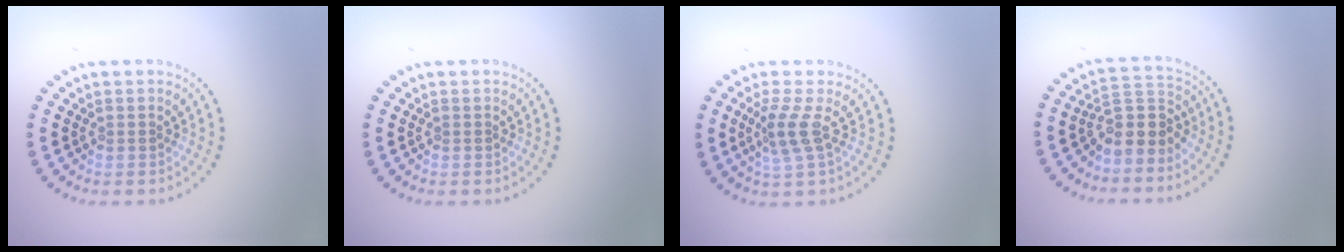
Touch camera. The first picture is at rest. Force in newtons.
{"total": 0.0}
{"total": 2.4, "press": 1.7, "slide": 1.7}
{"total": 3.8, "press": 3.2, "slide": 2.1}